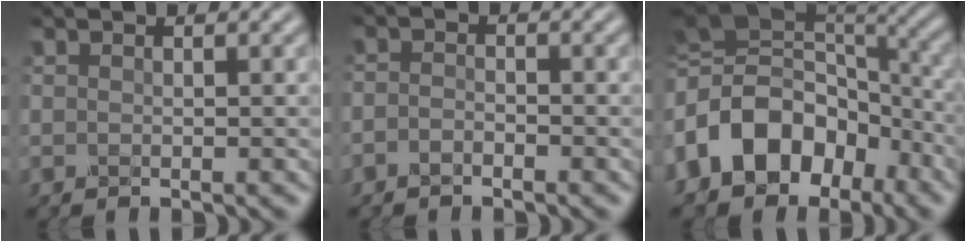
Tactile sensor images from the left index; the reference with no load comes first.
{"total": 1.2, "force": [-0.9, 0.5, 0.6], "torque": [-0.015, 0.004, -0.025]}
{"total": 12.9, "force": [-3.7, 9.5, 7.9], "torque": [-0.149, 0.006, -0.079]}